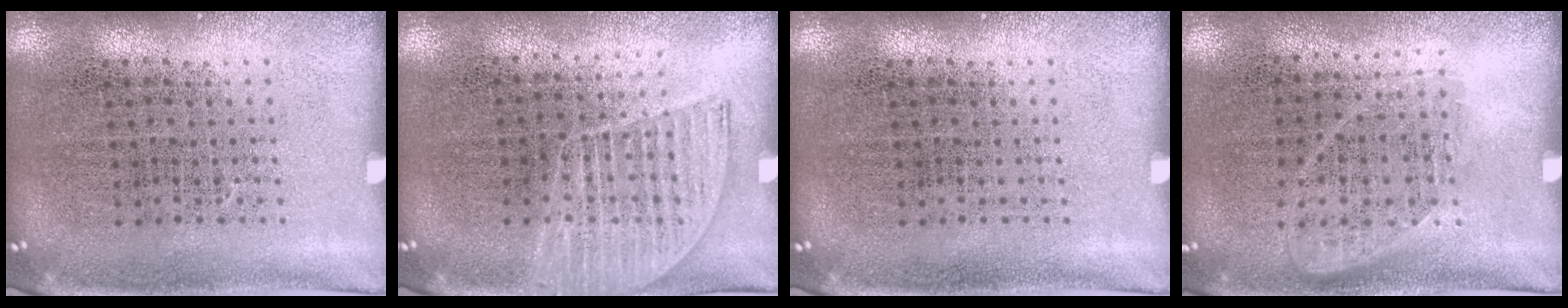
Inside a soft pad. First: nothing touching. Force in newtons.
{"total": 1.4, "press": 1.2, "slide": 0.6}
{"total": 0.0}
{"total": 1.1, "press": 0.9, "slide": 0.6}